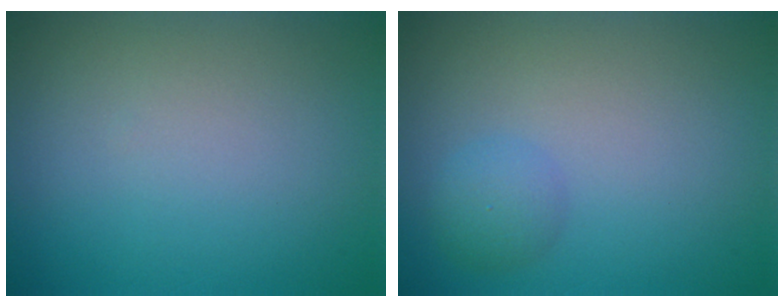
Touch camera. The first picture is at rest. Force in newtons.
{"total": 1.9, "press": 1.9, "slide": 0.1}